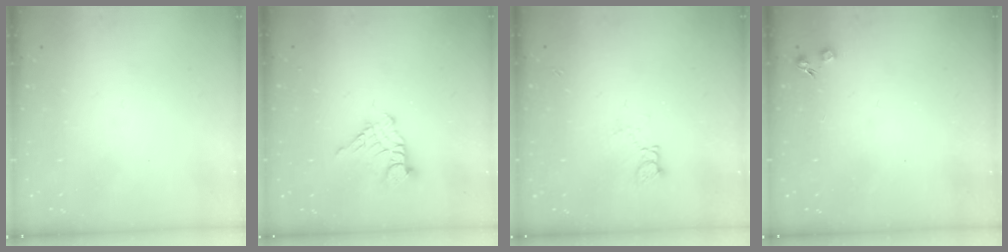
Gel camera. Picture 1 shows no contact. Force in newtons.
{"total": 8.7, "press": 8.6, "slide": 0.8}
{"total": 3.5, "press": 3.4, "slide": 0.4}
{"total": 4.6, "press": 4.5, "slide": 0.7}